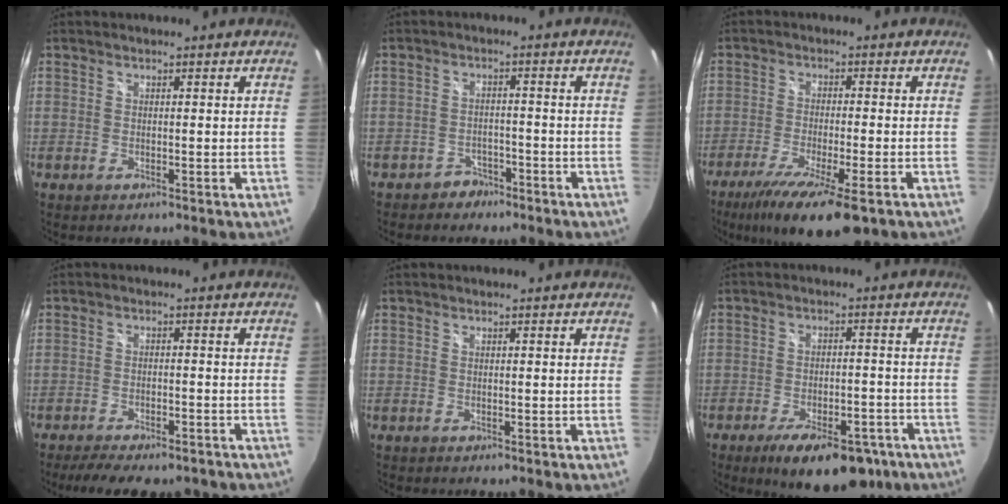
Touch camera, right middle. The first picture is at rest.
{"total": 3.5, "force": [-2.8, 2.2, 0.0], "torque": [-0.007, 0.012, -0.042]}
{"total": 13.2, "force": [-8.5, 2.2, 9.9], "torque": [-0.194, -0.045, -0.141]}
{"total": 11.4, "force": [-9.3, 3.4, 5.8], "torque": [-0.122, -0.023, -0.132]}
{"total": 0.0}
{"total": 14.8, "force": [-10.0, 5.9, 9.1], "torque": [-0.159, -0.015, -0.135]}